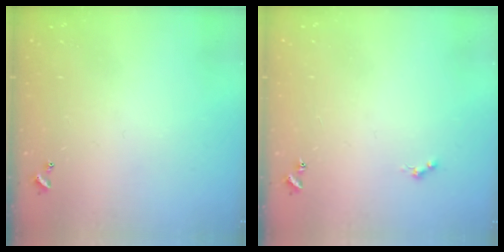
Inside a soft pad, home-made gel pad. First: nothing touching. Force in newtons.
{"total": 0.8, "press": 0.6, "slide": 0.4}